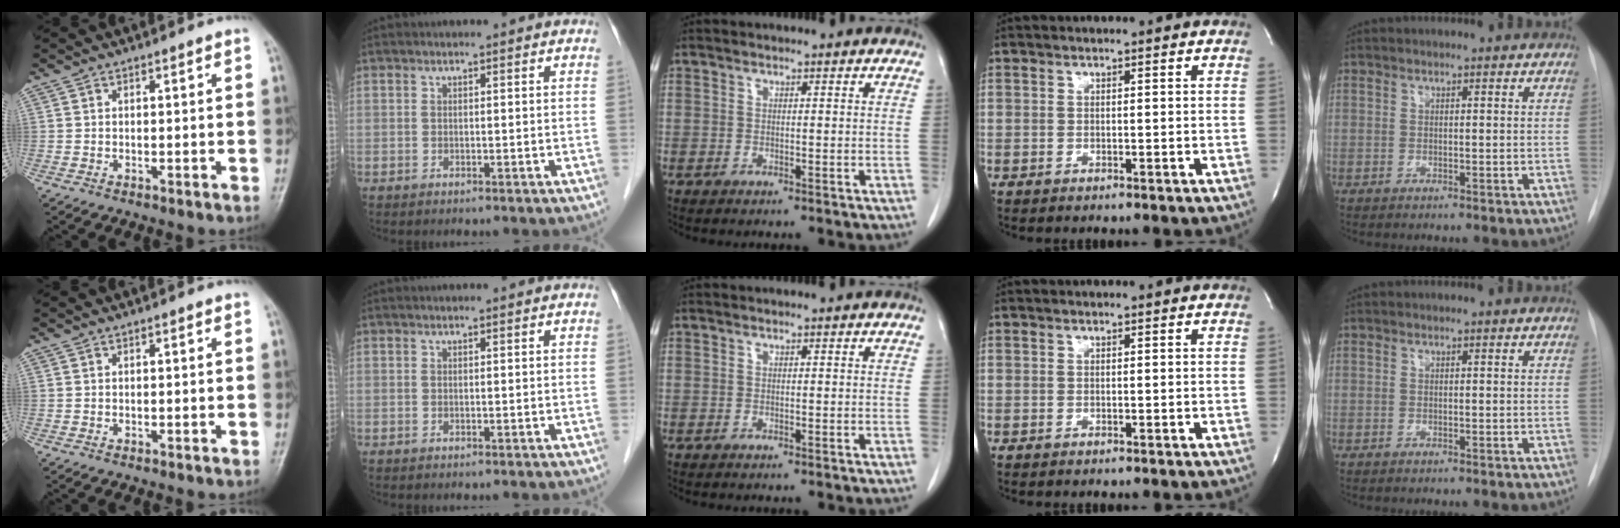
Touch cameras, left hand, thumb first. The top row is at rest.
{}